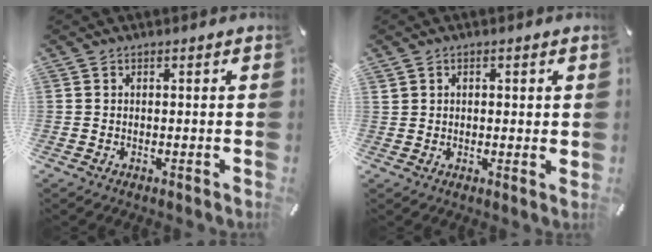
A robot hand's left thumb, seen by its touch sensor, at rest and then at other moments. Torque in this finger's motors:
{"motor_torque": [0.49, 0.02, -0.02, -0.08, 0.03]}